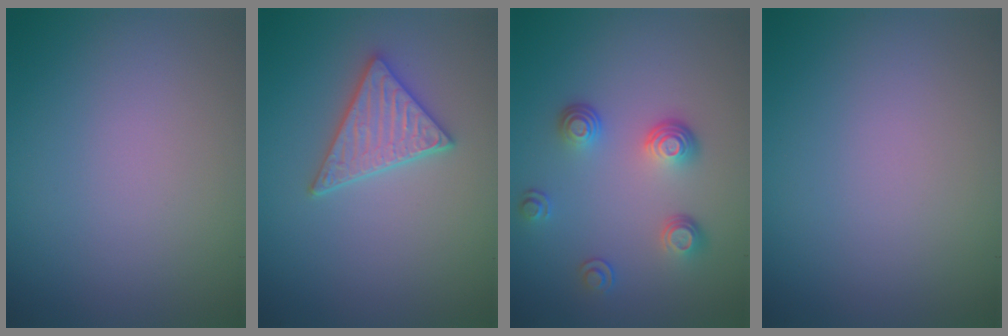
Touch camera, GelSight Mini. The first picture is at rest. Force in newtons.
{"total": 3.3, "press": 3.1, "slide": 1.2}
{"total": 3.5, "press": 2.6, "slide": 2.4}
{"total": 0.0}